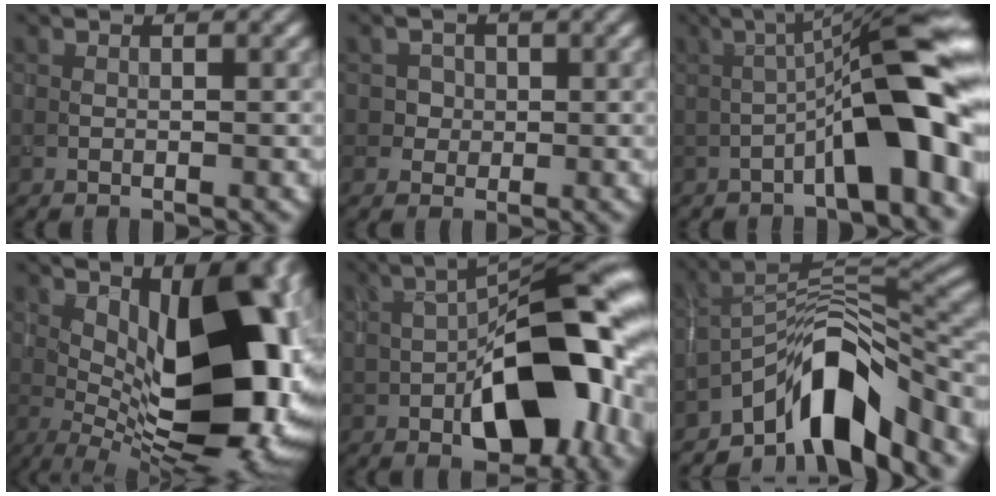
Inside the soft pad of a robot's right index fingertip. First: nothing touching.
{"total": 1.6, "force": [0.0, 1.5, 0.4], "torque": [0.010, -0.002, 0.005]}
{"total": 9.4, "force": [-2.5, 1.5, 9.0], "torque": [-0.128, 0.027, -0.046]}
{"total": 16.6, "force": [1.1, 7.1, 14.9], "torque": [-0.177, 0.023, 0.009]}
{"total": 12.5, "force": [-3.2, 6.0, 10.5], "torque": [-0.144, 0.004, -0.057]}
{"total": 10.5, "force": [-6.7, 3.9, 7.1], "torque": [-0.090, 0.017, -0.125]}